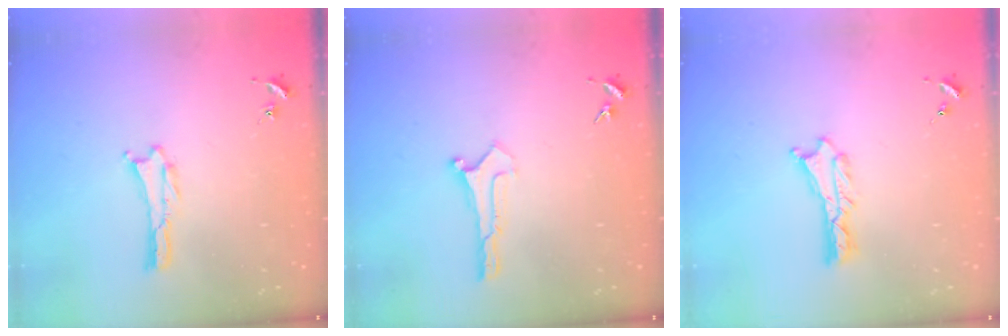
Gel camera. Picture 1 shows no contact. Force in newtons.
{"total": 0.0}
{"total": 0.7, "press": 0.6, "slide": 0.2}